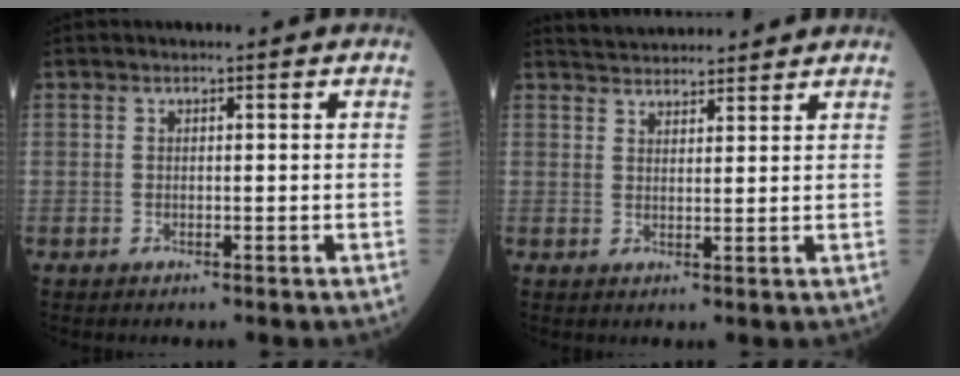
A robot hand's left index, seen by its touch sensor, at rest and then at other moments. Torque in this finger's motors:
{"motor_torque": [0.05, -0.58, 0.04, 0.01]}